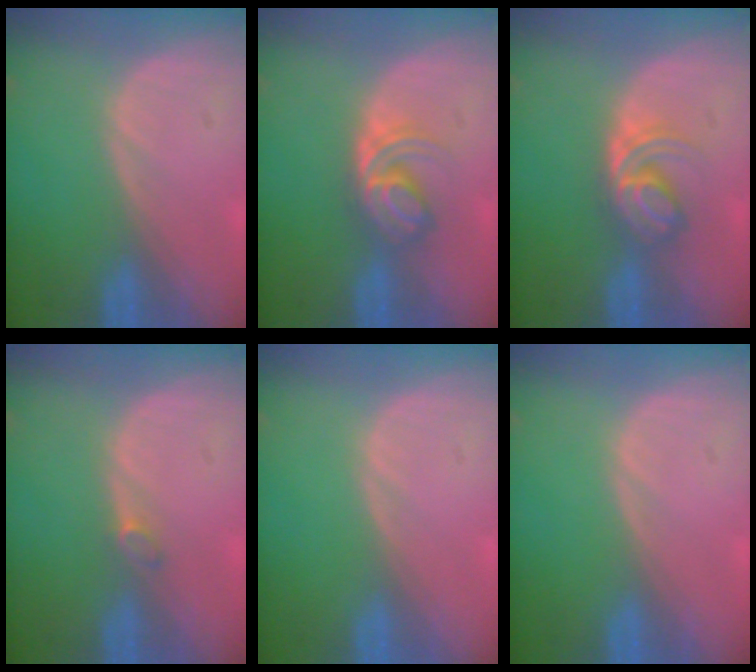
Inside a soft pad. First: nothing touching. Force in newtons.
{"total": 5.9, "press": 5.1, "slide": 3.0}
{"total": 5.9, "press": 5.1, "slide": 3.0}
{"total": 1.2, "press": 1.2, "slide": 0.2}
{"total": 0.0}
{"total": 0.0}